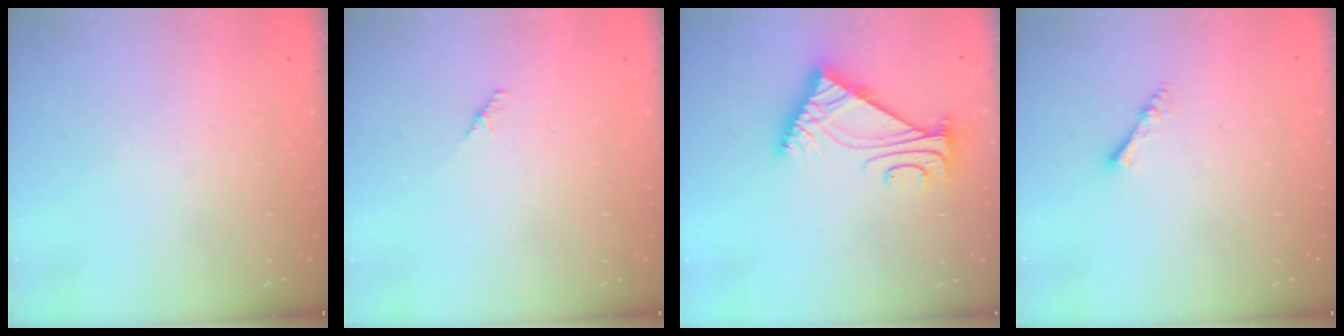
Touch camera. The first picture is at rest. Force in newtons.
{"total": 2.9, "press": 2.8, "slide": 0.8}
{"total": 8.9, "press": 8.8, "slide": 1.1}
{"total": 2.9, "press": 2.8, "slide": 0.5}